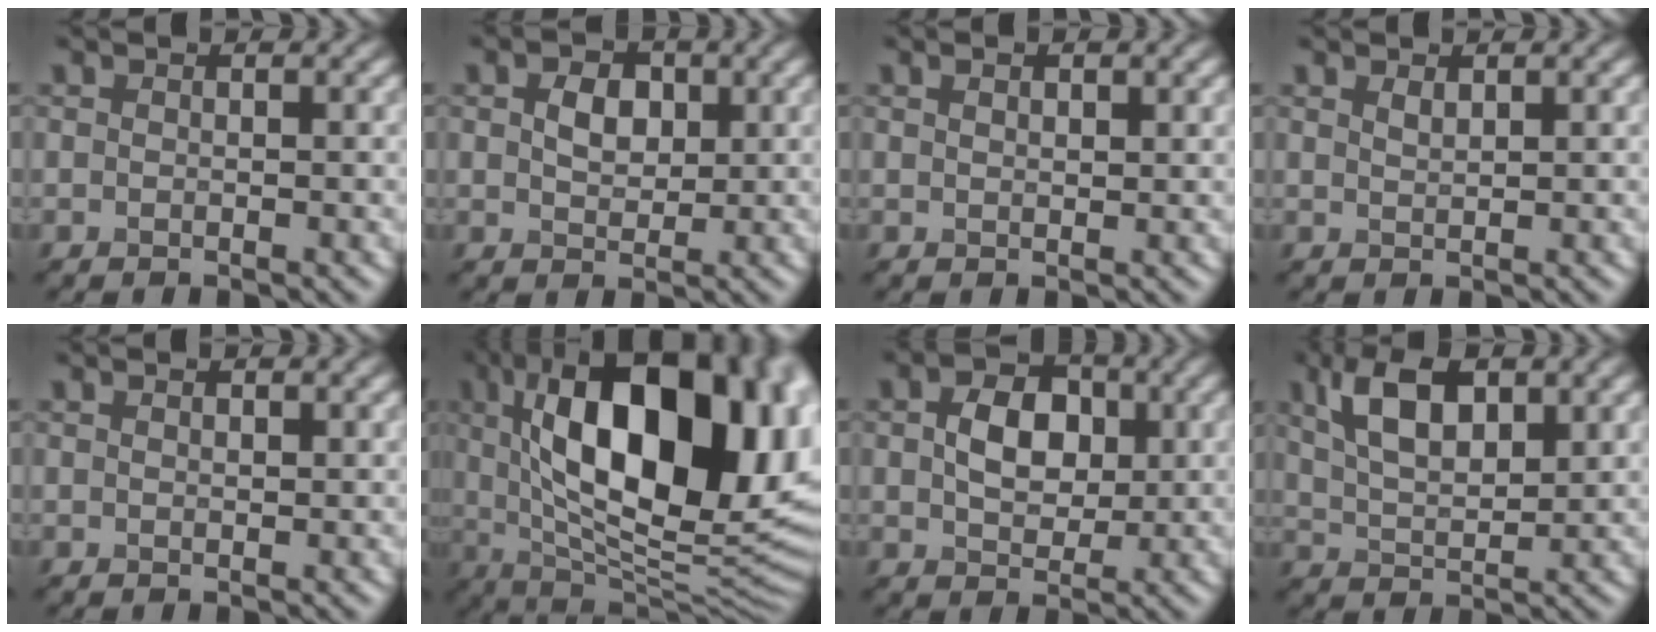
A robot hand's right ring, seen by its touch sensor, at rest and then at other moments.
{"total": 1.1, "force": [0.2, 0.9, 0.7], "torque": [-0.041, 0.003, 0.031]}
{"total": 0.7, "force": [0.5, -0.5, 0.3], "torque": [-0.010, -0.008, 0.026]}
{"total": 1.1, "force": [0.1, -0.8, -0.7], "torque": [-0.011, 0.002, 0.029]}
{"total": 0.5, "force": [0.2, -0.5, 0.0], "torque": [-0.010, -0.005, 0.014]}
{"total": 18.6, "force": [5.1, 8.6, 15.8], "torque": [-0.245, 0.020, 0.110]}
{"total": 3.1, "force": [0.3, 2.2, 2.1], "torque": [-0.063, 0.003, 0.028]}
{"total": 5.6, "force": [2.8, 2.3, 4.3], "torque": [-0.107, 0.008, 0.077]}